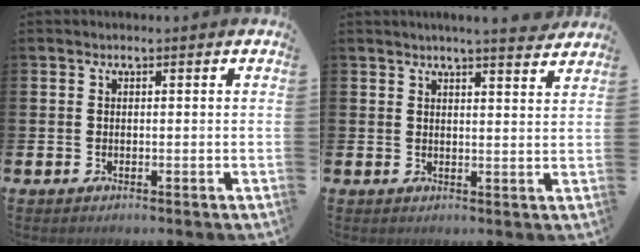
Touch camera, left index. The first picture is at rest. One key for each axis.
{"total": 4.4, "fx": 4.2, "fy": -0.4, "fz": 1.1, "tx": -0.021, "ty": -0.022, "tz": 0.073}